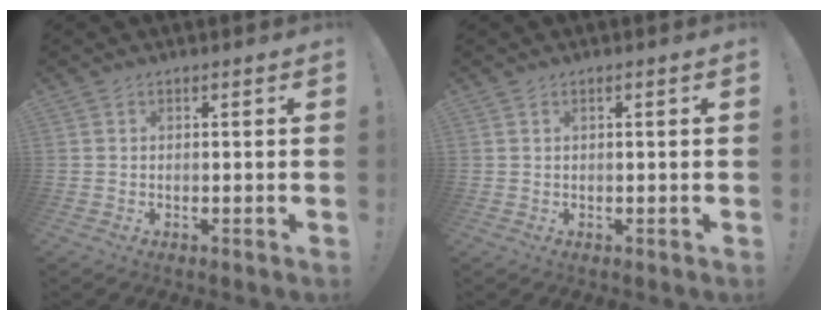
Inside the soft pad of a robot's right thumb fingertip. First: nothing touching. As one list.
[{"total": 0.9, "force": [0.1, -0.1, 0.8], "torque": [-0.015, 0.000, 0.001]}]